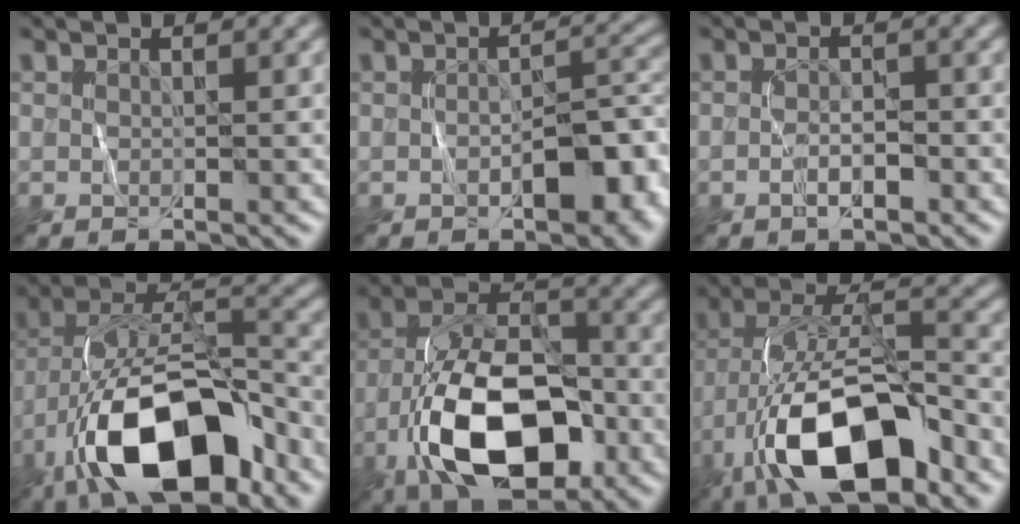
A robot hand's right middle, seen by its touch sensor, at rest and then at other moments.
{"total": 5.9, "force": [-2.2, 2.5, 4.9], "torque": [-0.060, 0.014, -0.027]}
{"total": 1.4, "force": [-0.6, 0.5, 1.1], "torque": [-0.019, 0.009, -0.012]}
{"total": 14.2, "force": [-7.1, 6.4, 10.5], "torque": [-0.181, 0.012, -0.124]}
{"total": 12.3, "force": [-5.2, 6.3, 9.2], "torque": [-0.172, 0.008, -0.096]}
{"total": 13.0, "force": [-6.4, 5.4, 10.0], "torque": [-0.182, 0.011, -0.116]}